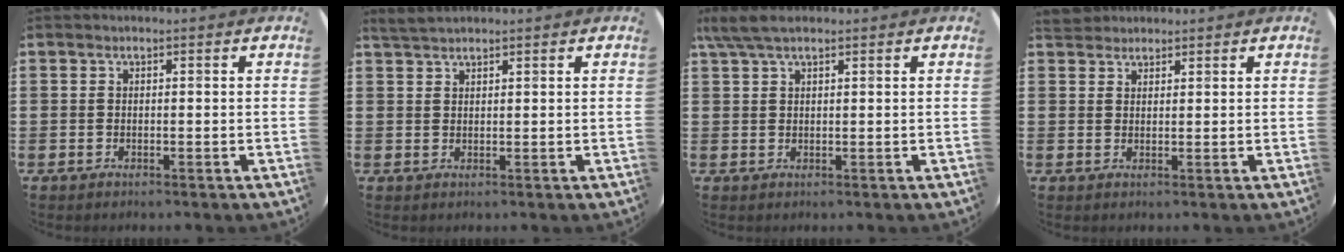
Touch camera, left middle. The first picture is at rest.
{"total": 2.0, "force": [1.9, 0.3, 0.6], "torque": [-0.015, 0.004, 0.036]}
{"total": 3.1, "force": [2.2, 0.8, 2.1], "torque": [-0.045, 0.006, 0.041]}
{"total": 2.1, "force": [2.0, 0.7, 0.0], "torque": [-0.005, 0.004, 0.040]}